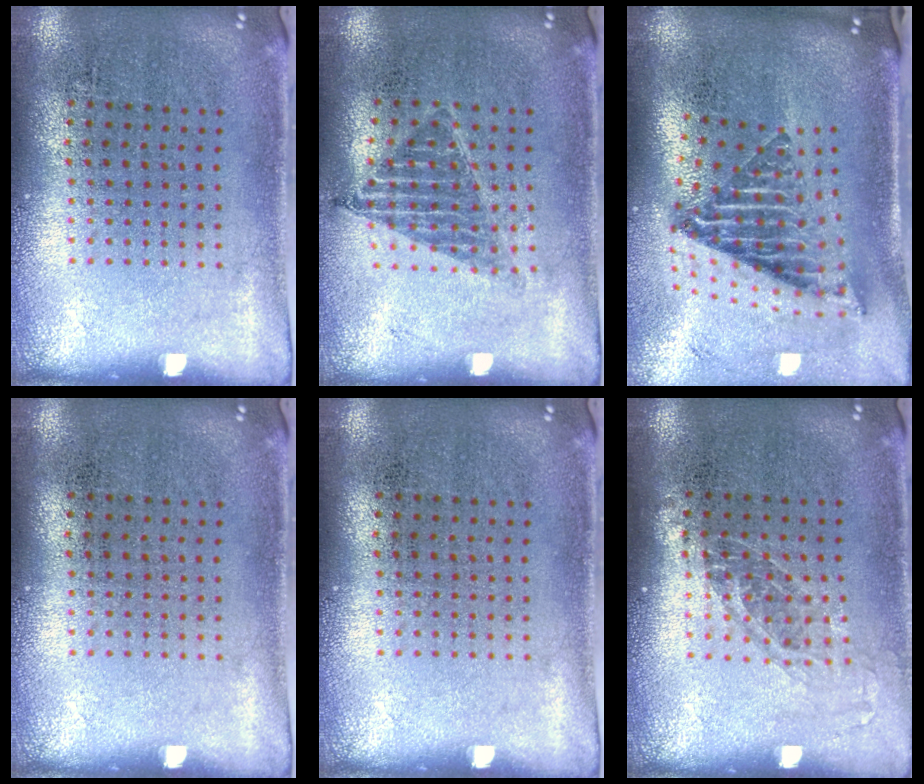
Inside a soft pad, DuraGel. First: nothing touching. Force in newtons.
{"total": 1.0, "press": 0.8, "slide": 0.5}
{"total": 2.7, "press": 1.7, "slide": 2.1}
{"total": 0.0}
{"total": 0.0}
{"total": 1.1, "press": 1.0, "slide": 0.6}